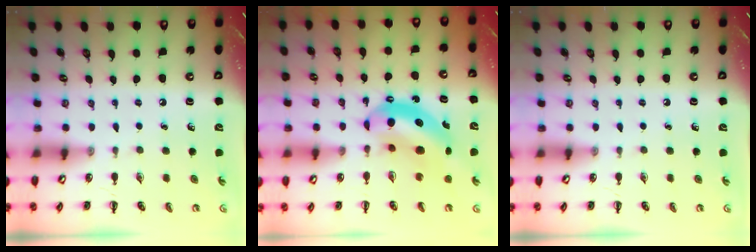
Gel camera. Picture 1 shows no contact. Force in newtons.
{"total": 10.2, "press": 9.9, "slide": 2.5}
{"total": 0.0}